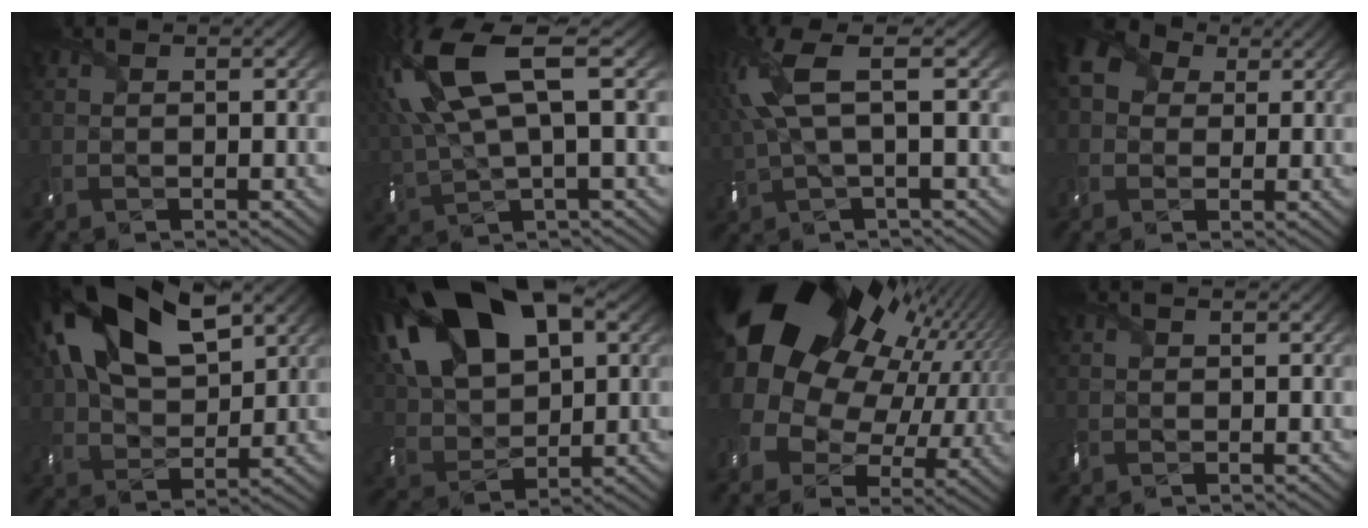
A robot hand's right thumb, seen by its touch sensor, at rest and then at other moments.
{"total": 13.9, "force": [4.7, 5.0, 12.0], "torque": [-0.304, 0.015, 0.096]}
{"total": 8.8, "force": [2.7, 2.5, 8.0], "torque": [-0.197, 0.021, 0.047]}
{"total": 6.3, "force": [1.6, 5.1, 3.2], "torque": [-0.087, 0.014, 0.023]}
{"total": 19.3, "force": [8.6, 10.9, 13.4], "torque": [-0.286, 0.043, 0.135]}
{"total": 21.0, "force": [9.0, 12.1, 14.7], "torque": [-0.318, 0.056, 0.148]}
{"total": 22.6, "force": [7.2, 15.5, 14.7], "torque": [-0.305, -0.003, 0.144]}
{"total": 1.4, "force": [0.7, 0.6, 1.0], "torque": [-0.024, 0.002, 0.012]}